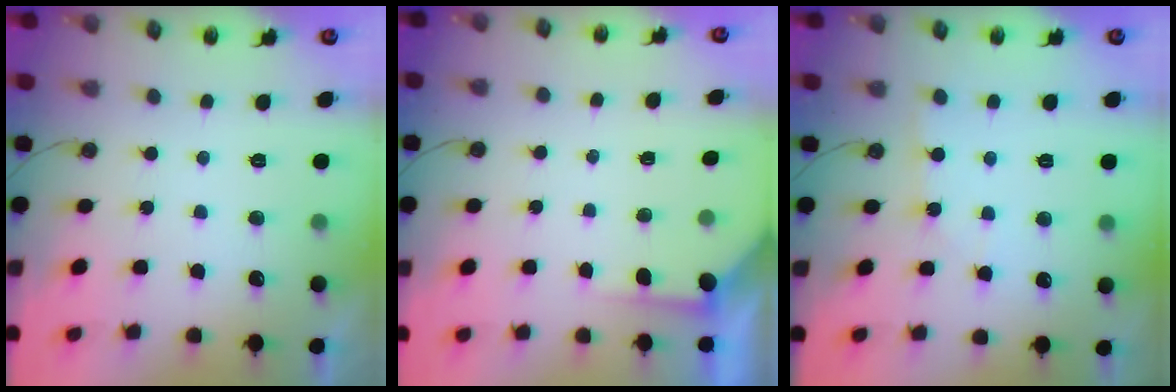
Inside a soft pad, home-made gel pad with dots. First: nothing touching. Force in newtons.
{"total": 2.2, "press": 2.2, "slide": 0.3}
{"total": 3.2, "press": 3.2, "slide": 0.3}